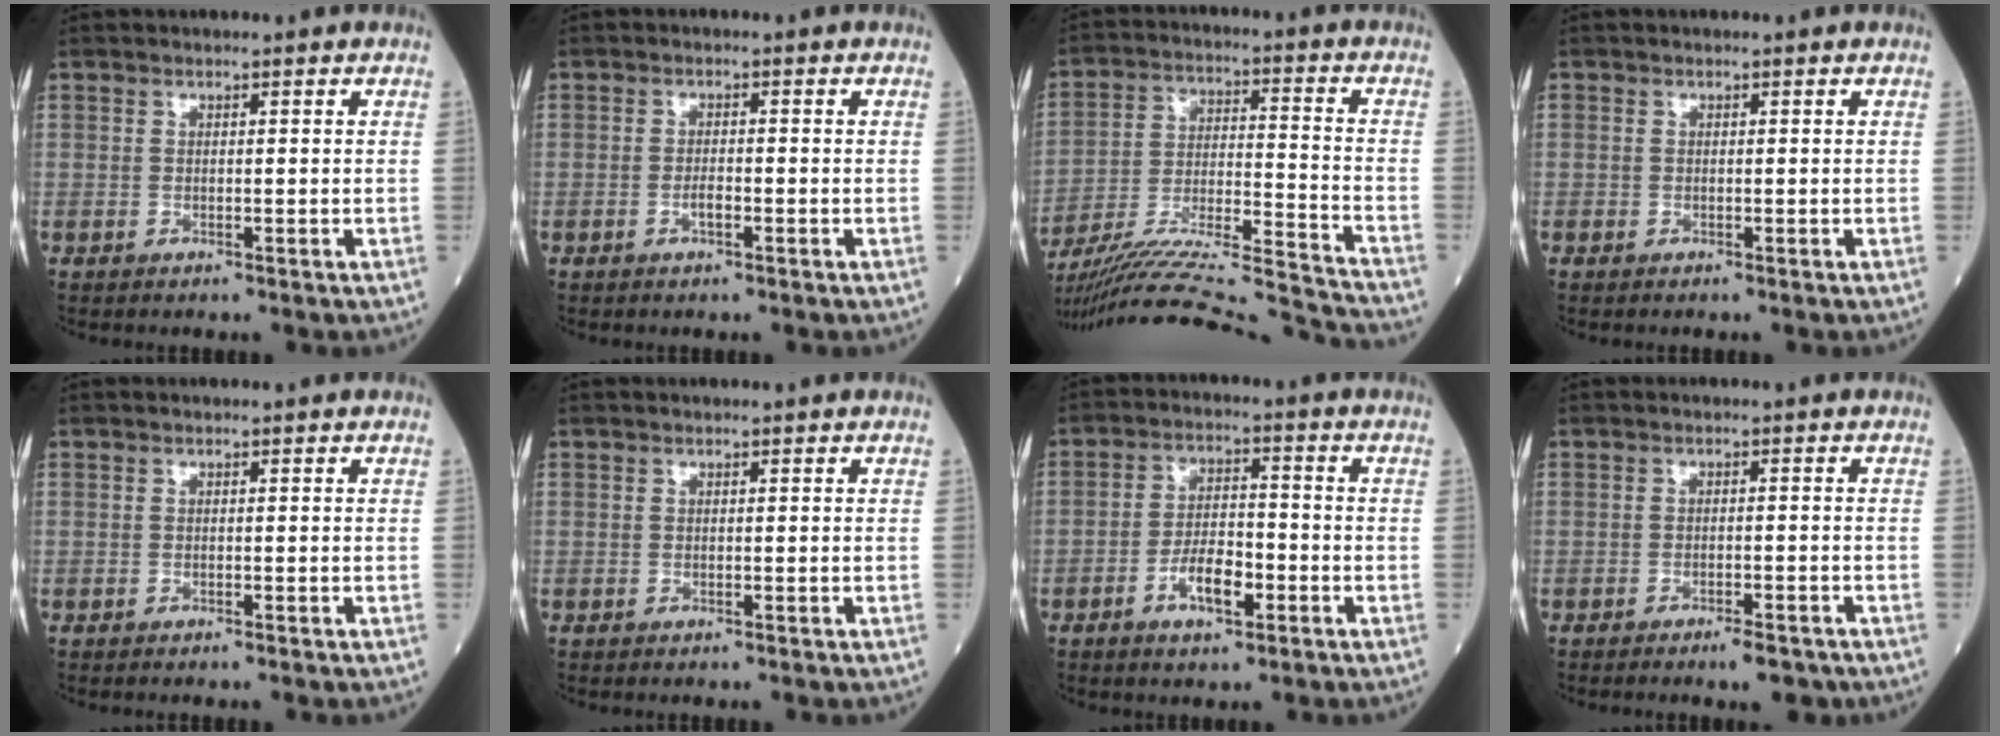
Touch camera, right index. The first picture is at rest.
{"total": 1.7, "force": [-0.8, 0.4, 1.4], "torque": [-0.027, 0.002, -0.013]}
{"total": 25.5, "force": [-23.9, -1.3, 8.8], "torque": [-0.138, -0.033, -0.364]}
{"total": 0.0}
{"total": 0.0}
{"total": 0.0}
{"total": 6.4, "force": [-2.9, 2.4, 5.2], "torque": [-0.100, 0.005, -0.051]}
{"total": 3.5, "force": [-2.6, 0.7, 2.2], "torque": [-0.032, -0.003, -0.034]}